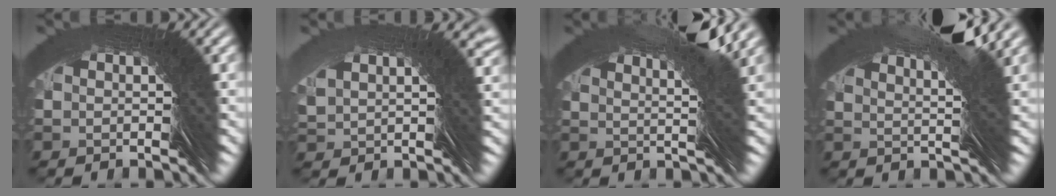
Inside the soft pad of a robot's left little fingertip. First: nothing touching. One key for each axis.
{"total": 3.9, "fx": 2.1, "fy": -3.1, "fz": -1.2, "tx": 0.041, "ty": 0.025, "tz": 0.034}
{"total": 7.8, "fx": 3.5, "fy": -6.6, "fz": -2.2, "tx": 0.048, "ty": 0.056, "tz": 0.050}
{"total": 8.0, "fx": 4.3, "fy": -6.4, "fz": -2.3, "tx": 0.041, "ty": 0.055, "tz": 0.063}